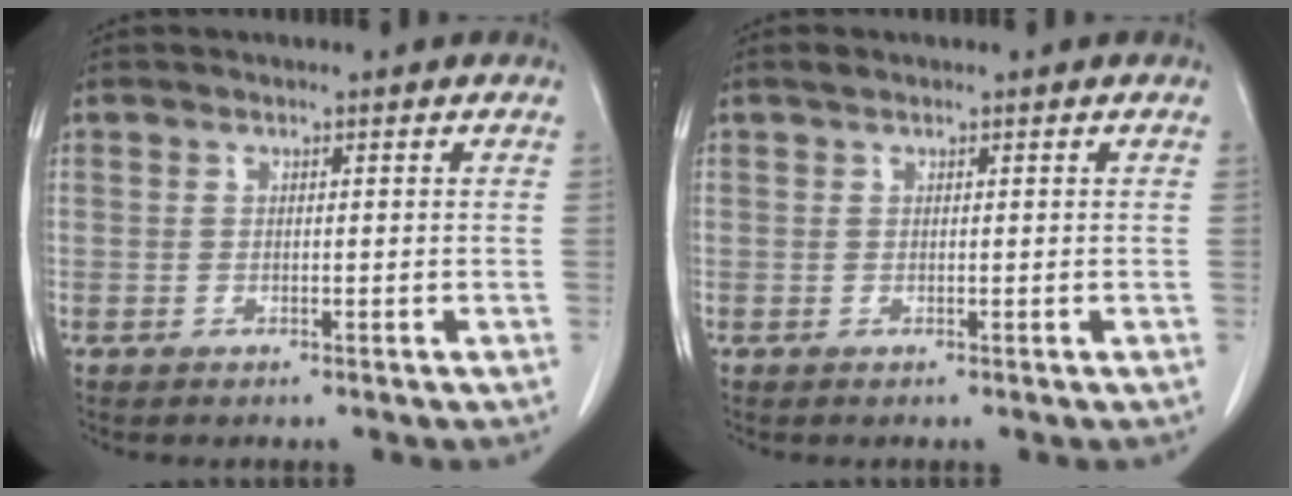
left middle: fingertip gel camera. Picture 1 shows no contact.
{"total": 0.6, "force": [0.5, 0.1, 0.3], "torque": [-0.015, 0.005, 0.011]}